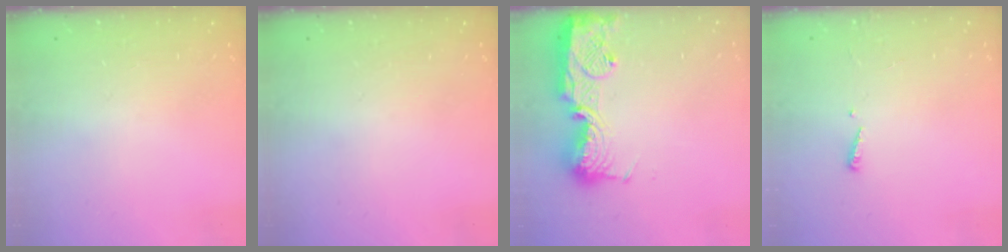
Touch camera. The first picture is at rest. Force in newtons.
{"total": 0.0}
{"total": 15.2, "press": 15.1, "slide": 1.2}
{"total": 2.4, "press": 2.4, "slide": 0.2}